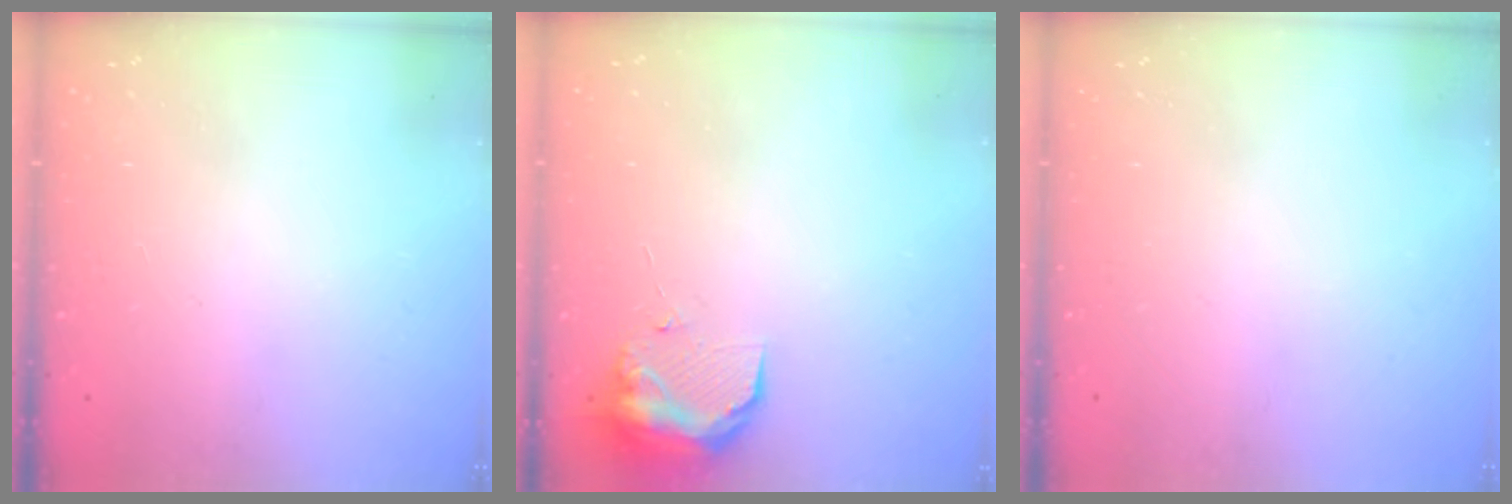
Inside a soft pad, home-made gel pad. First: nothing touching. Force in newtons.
{"total": 9.3, "press": 9.2, "slide": 0.7}
{"total": 0.0}